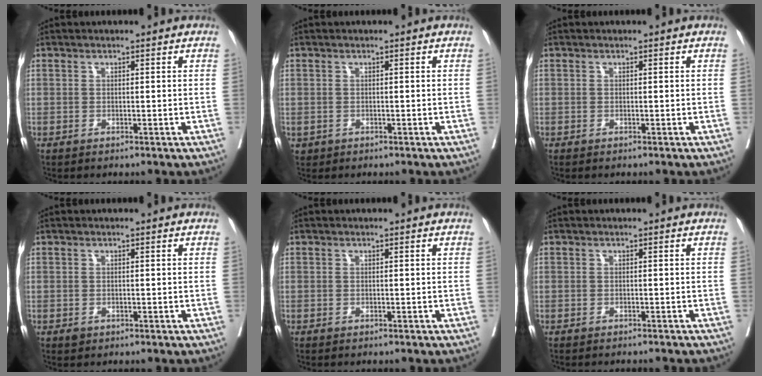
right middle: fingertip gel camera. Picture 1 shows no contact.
{"total": 0.6, "force": [-0.2, 0.6, 0.1], "torque": [-0.004, 0.002, 0.002]}
{"total": 0.0}
{"total": 0.7, "force": [-0.4, 0.6, 0.3], "torque": [-0.005, 0.001, -0.002]}
{"total": 0.8, "force": [-0.7, 0.1, 0.3], "torque": [0.000, 0.000, -0.009]}
{"total": 4.5, "force": [-4.3, 0.2, 1.4], "torque": [-0.015, -0.011, -0.051]}